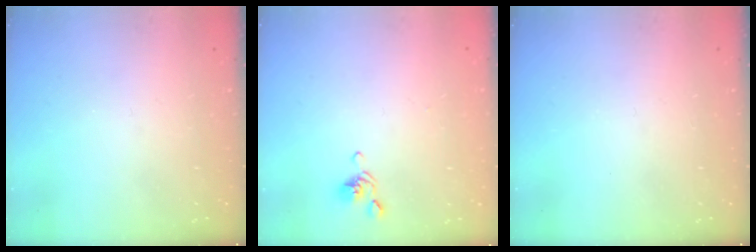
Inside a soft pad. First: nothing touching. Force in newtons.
{"total": 2.6, "press": 2.5, "slide": 0.6}
{"total": 0.0}